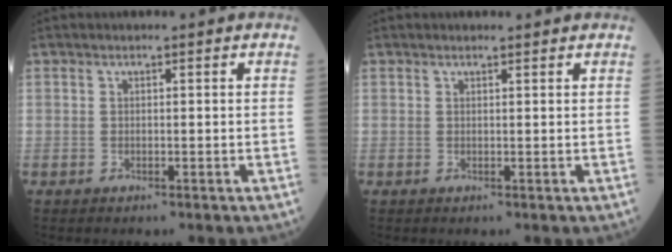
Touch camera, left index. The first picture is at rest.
{"total": 1.1, "force": [1.0, 0.2, 0.4], "torque": [-0.012, 0.009, 0.014]}